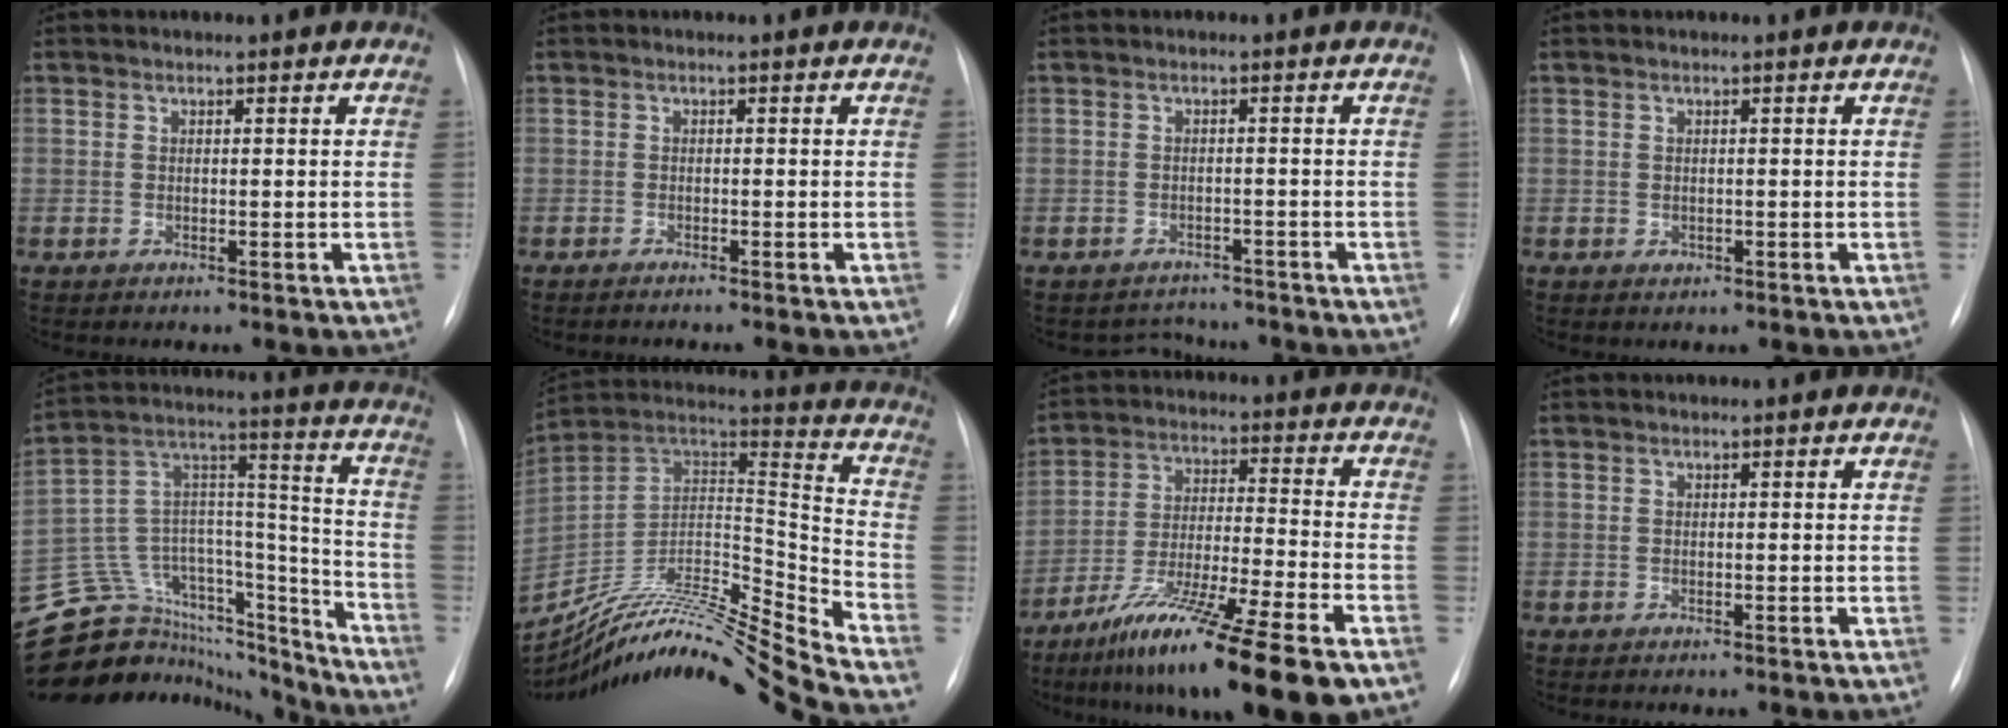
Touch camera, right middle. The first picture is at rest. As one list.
[{"total": 1.3, "force": [-1.1, -0.2, 0.6], "torque": [-0.008, 0.002, -0.014]}, {"total": 3.3, "force": [-3.0, 1.2, -0.8], "torque": [0.007, 0.011, -0.041]}, {"total": 0.7, "force": [-0.2, 0.6, 0.3], "torque": [-0.003, 0.001, -0.001]}, {"total": 25.9, "force": [-24.0, 7.8, 6.1], "torque": [-0.122, 0.055, -0.372]}, {"total": 25.0, "force": [-22.8, -2.3, 9.8], "torque": [-0.181, 0.001, -0.383]}, {"total": 18.6, "force": [-12.3, 0.8, 13.9], "torque": [-0.214, -0.038, -0.210]}, {"total": 0.0}]